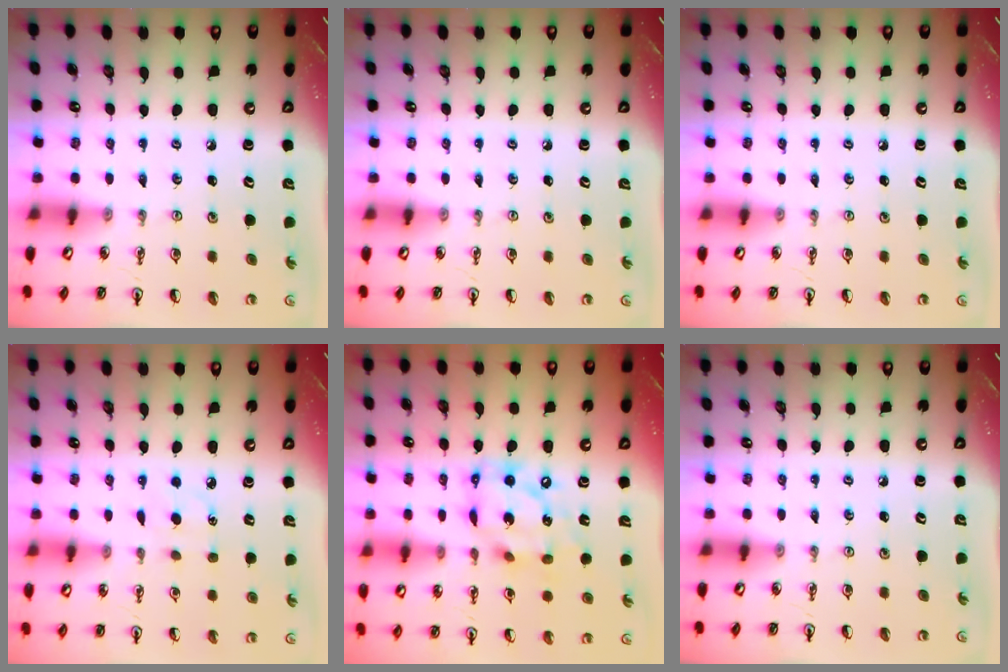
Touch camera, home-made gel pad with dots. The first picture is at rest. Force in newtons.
{"total": 0.0}
{"total": 0.0}
{"total": 3.8, "press": 3.7, "slide": 0.4}
{"total": 14.8, "press": 14.7, "slide": 1.7}
{"total": 0.0}